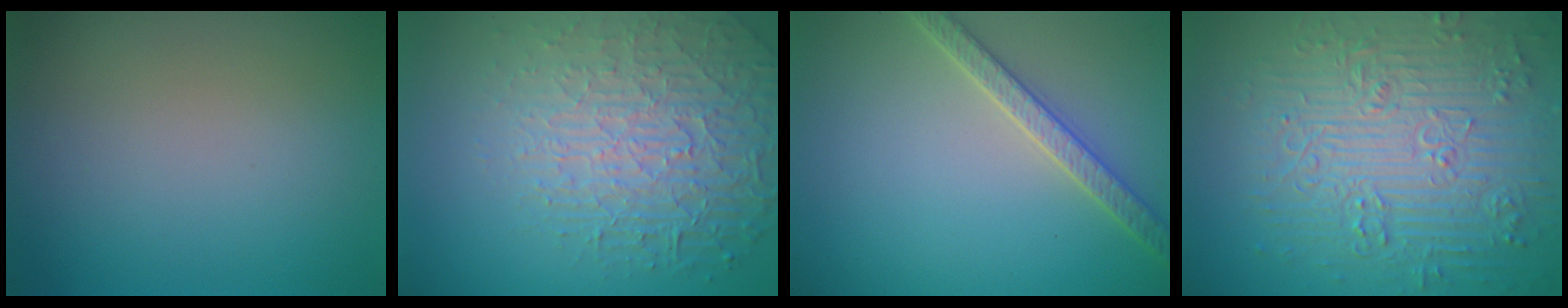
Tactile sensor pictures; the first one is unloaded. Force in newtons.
{"total": 7.2, "press": 5.3, "slide": 4.8}
{"total": 3.1, "press": 2.9, "slide": 0.9}
{"total": 9.4, "press": 6.8, "slide": 6.5}